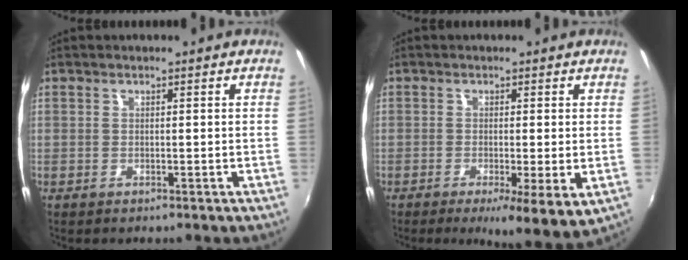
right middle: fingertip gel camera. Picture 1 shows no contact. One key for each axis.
{"total": 7.2, "fx": -2.4, "fy": 1.0, "fz": 6.7, "tx": -0.111, "ty": -0.021, "tz": -0.032}